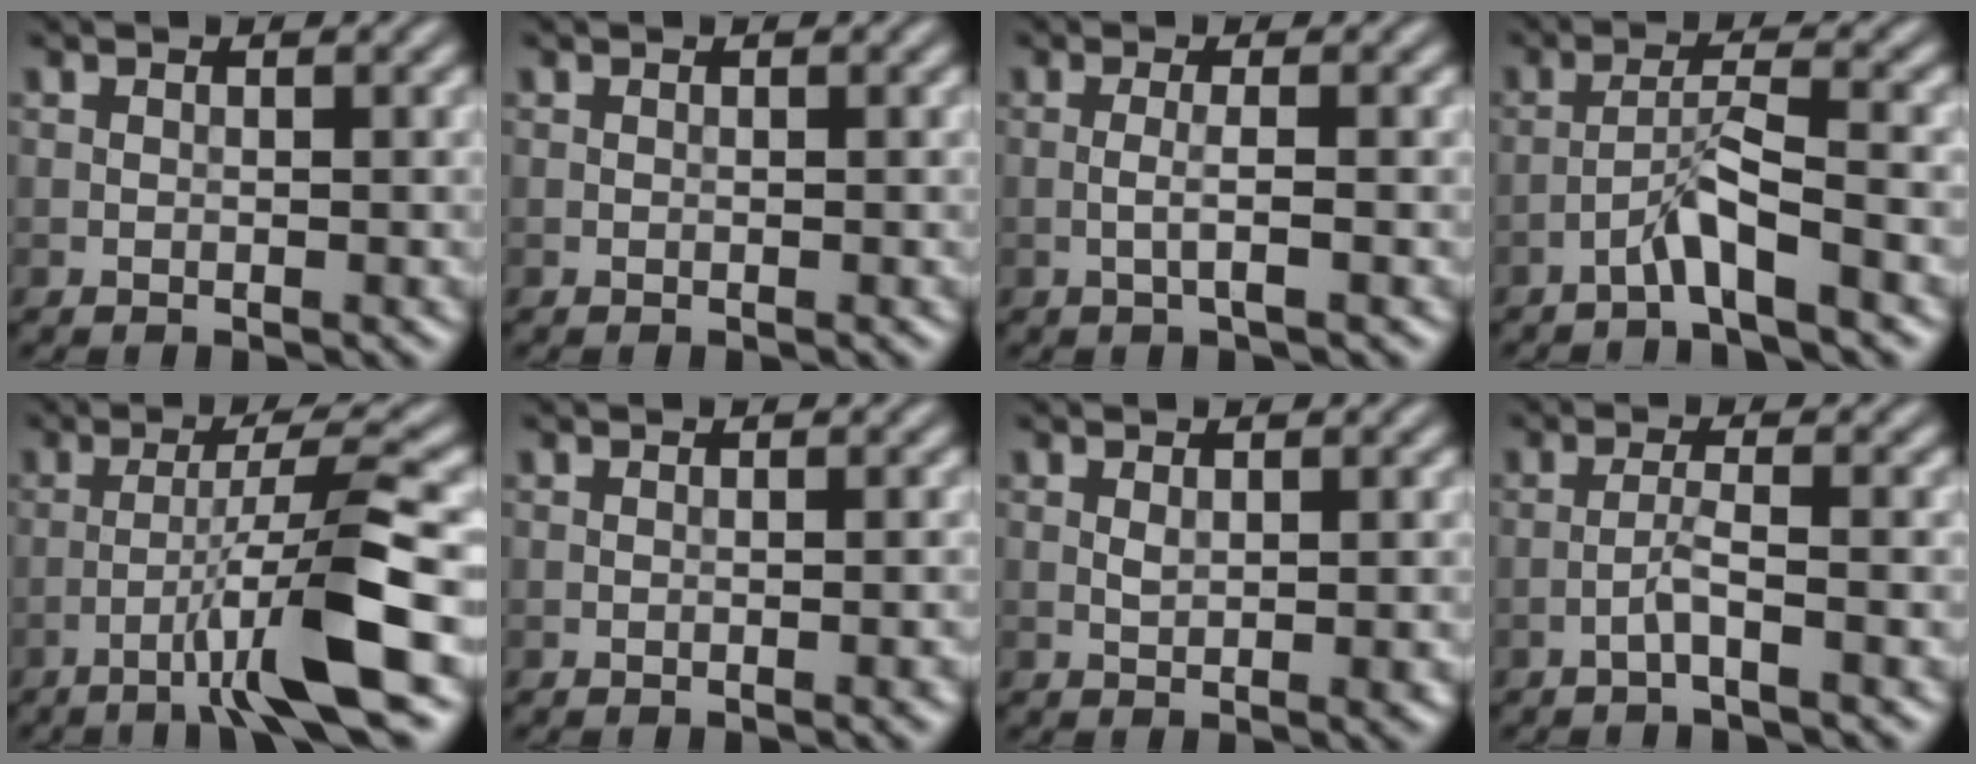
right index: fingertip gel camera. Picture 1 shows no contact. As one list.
[{"total": 0.0}, {"total": 1.6, "force": [-0.3, 0.2, 1.6], "torque": [-0.030, 0.001, -0.010]}, {"total": 3.0, "force": [-2.0, -0.1, 2.3], "torque": [-0.045, 0.016, -0.043]}, {"total": 7.1, "force": [-3.1, 0.1, 6.4], "torque": [-0.104, 0.020, -0.059]}, {"total": 1.2, "force": [-0.4, 0.3, 1.1], "torque": [-0.012, 0.000, -0.008]}, {"total": 1.5, "force": [0.1, 0.5, 1.4], "torque": [-0.024, 0.000, 0.003]}, {"total": 2.0, "force": [-1.1, 0.0, 1.7], "torque": [-0.032, 0.010, -0.027]}]